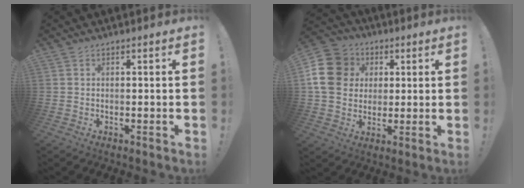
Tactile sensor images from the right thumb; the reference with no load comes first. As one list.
[{"total": 15.4, "force": [3.0, 13.1, 7.5], "torque": [-0.114, -0.005, 0.062]}]